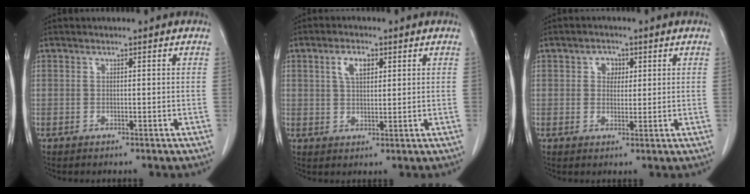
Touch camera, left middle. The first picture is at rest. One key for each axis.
{"total": 3.8, "fx": 1.7, "fy": 1.9, "fz": 2.9, "tx": -0.057, "ty": 0.005, "tz": 0.031}
{"total": 2.6, "fx": 1.0, "fy": 2.0, "fz": 1.4, "tx": -0.022, "ty": 0.003, "tz": 0.015}